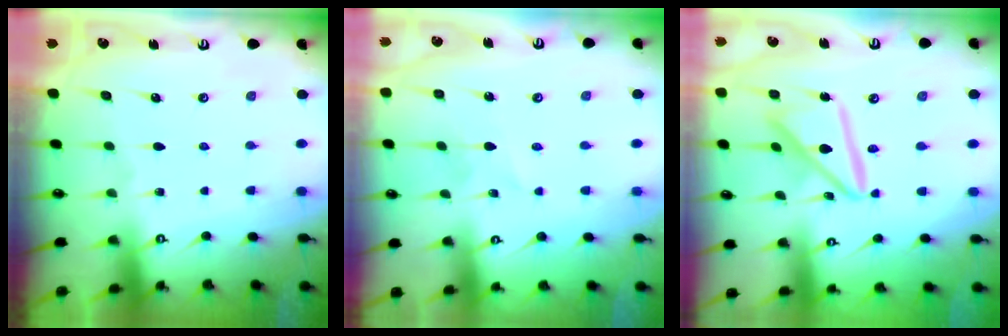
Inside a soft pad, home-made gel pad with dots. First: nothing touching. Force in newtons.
{"total": 1.5, "press": 1.5, "slide": 0.1}
{"total": 15.5, "press": 15.4, "slide": 1.6}